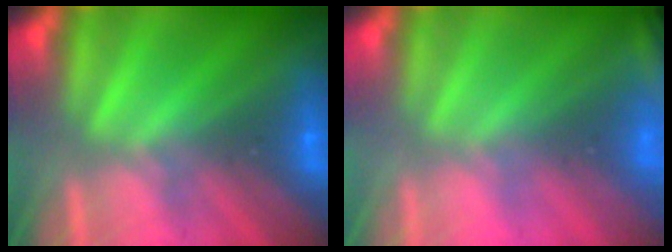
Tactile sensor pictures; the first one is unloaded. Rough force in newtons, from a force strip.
{"total": 2.3}